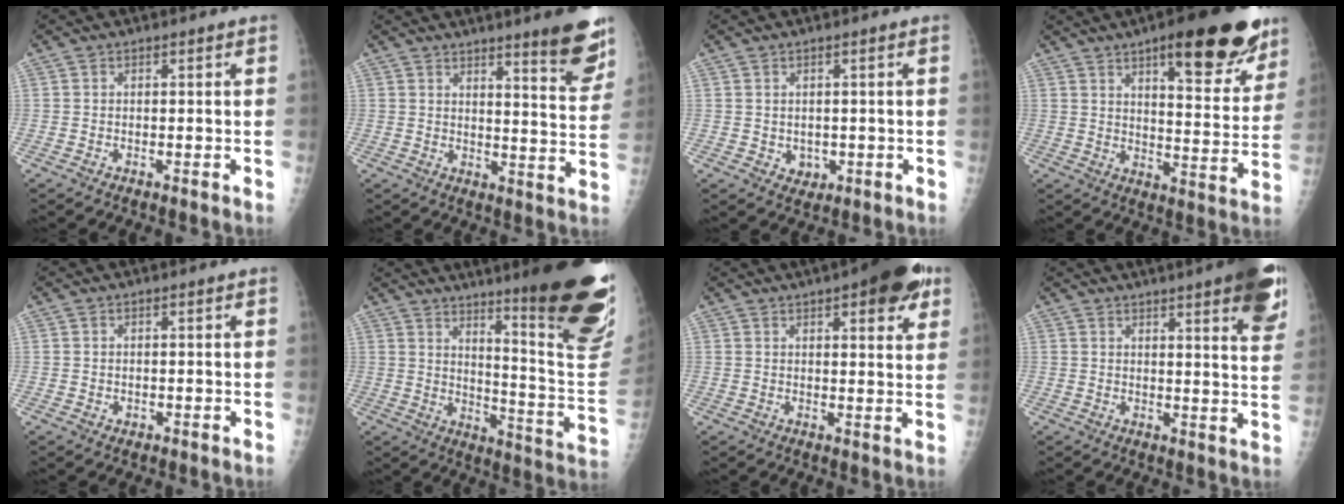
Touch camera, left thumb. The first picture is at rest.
{"total": 10.9, "force": [7.7, 1.3, 7.6], "torque": [-0.074, -0.057, 0.102]}
{"total": 2.5, "force": [-0.2, 2.1, 1.3], "torque": [-0.010, -0.001, 0.005]}
{"total": 20.9, "force": [12.6, 6.5, 15.4], "torque": [-0.169, -0.055, 0.177]}
{"total": 0.7, "force": [0.2, 0.5, 0.4], "torque": [-0.002, -0.002, 0.006]}
{"total": 26.6, "force": [15.8, 3.5, 21.1], "torque": [-0.228, -0.094, 0.222]}
{"total": 12.5, "force": [6.7, 4.0, 9.8], "torque": [-0.100, -0.017, 0.082]}
{"total": 14.5, "force": [8.6, 2.4, 11.4], "torque": [-0.121, -0.034, 0.095]}